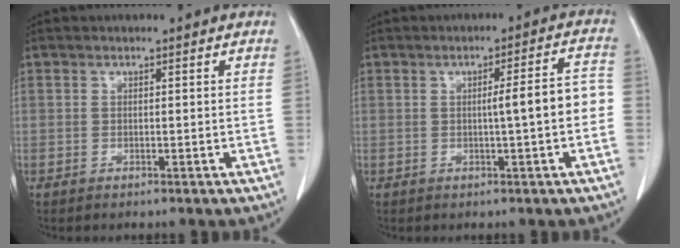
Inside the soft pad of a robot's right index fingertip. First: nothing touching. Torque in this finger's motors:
{"motor_torque": [1.00, -0.29, 0.48, 0.10]}